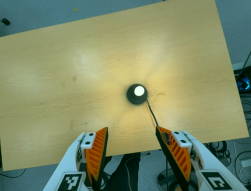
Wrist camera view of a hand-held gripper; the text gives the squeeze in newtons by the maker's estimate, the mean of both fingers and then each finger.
{"total": 0.0}